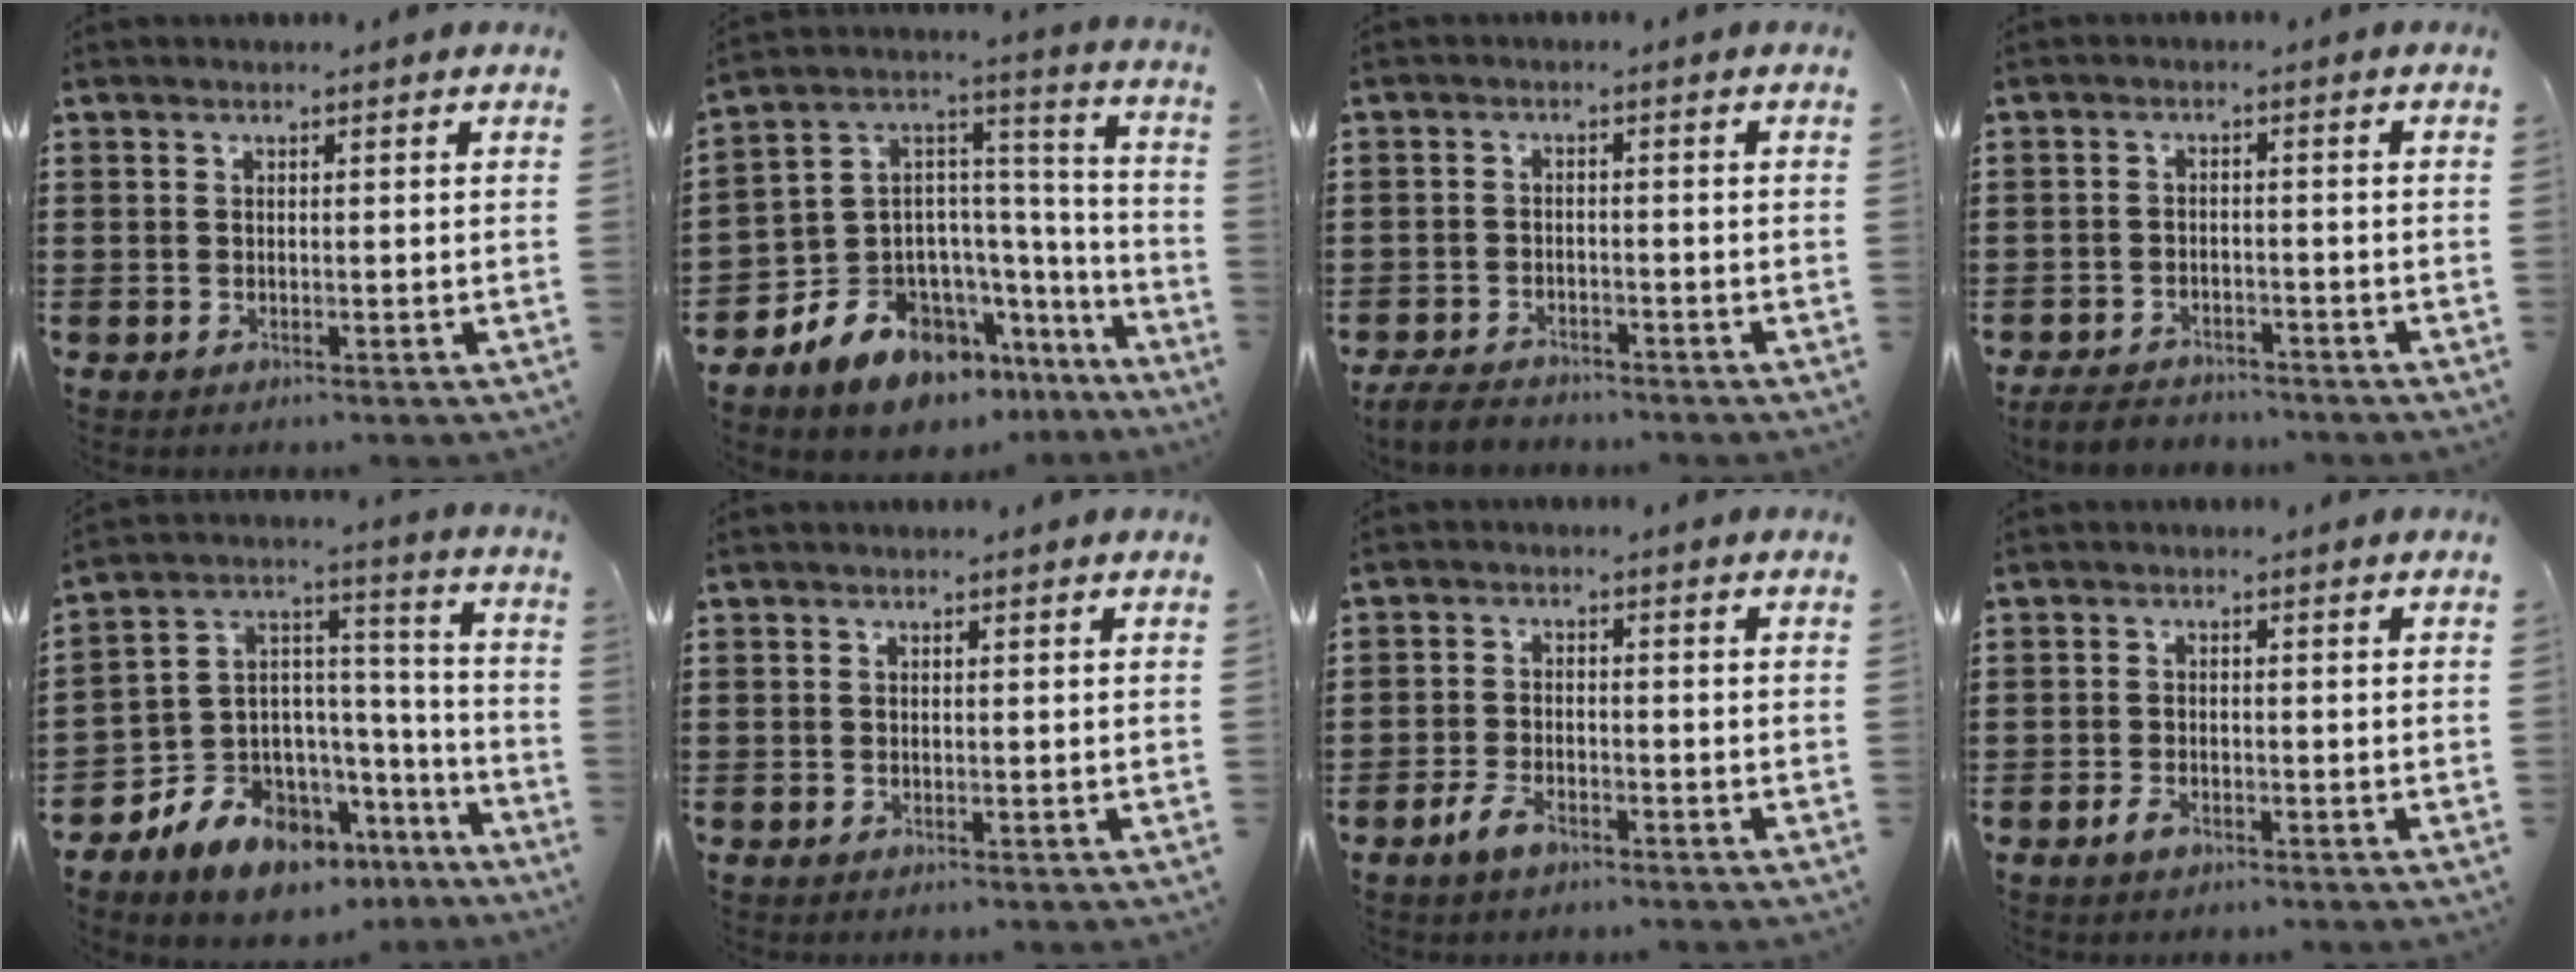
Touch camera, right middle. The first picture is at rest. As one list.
[{"total": 10.6, "force": [-8.0, 6.4, 2.3], "torque": [-0.078, 0.006, -0.155]}, {"total": 3.2, "force": [-3.1, 0.7, 0.5], "torque": [-0.018, 0.003, -0.068]}, {"total": 3.1, "force": [-3.0, 0.8, 0.5], "torque": [-0.010, 0.004, -0.063]}, {"total": 9.7, "force": [-7.9, 5.5, 1.5], "torque": [-0.067, 0.003, -0.155]}, {"total": 0.0}, {"total": 3.7, "force": [-2.4, 1.6, 2.4], "torque": [-0.060, 0.000, -0.051]}, {"total": 1.7, "force": [-1.0, 0.8, 1.1], "torque": [-0.029, -0.002, -0.022]}]